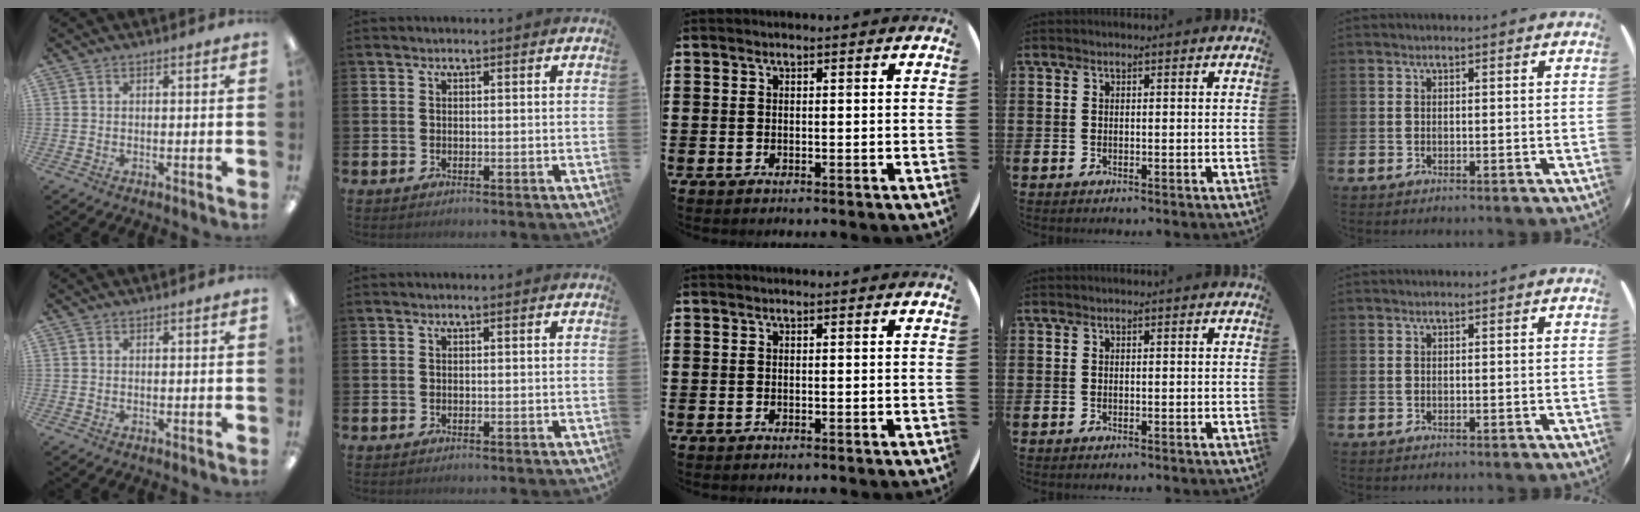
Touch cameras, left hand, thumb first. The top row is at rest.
{}